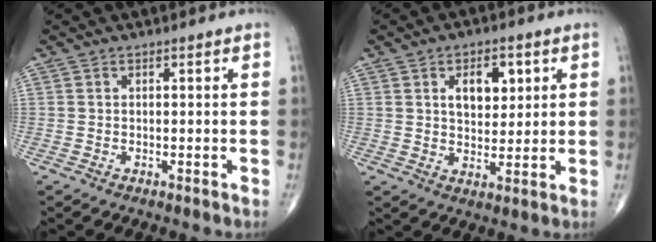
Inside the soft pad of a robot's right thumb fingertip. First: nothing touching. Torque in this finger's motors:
{"motor_torque": [0.65, 1.26, 0.54, 0.11, 0.04]}